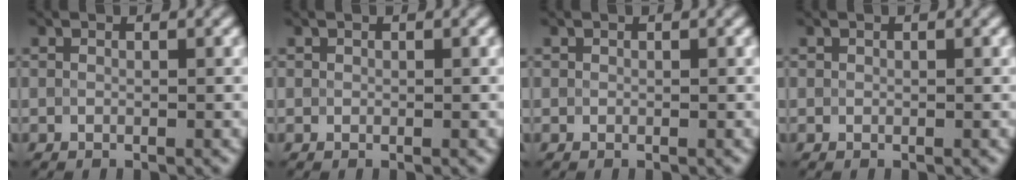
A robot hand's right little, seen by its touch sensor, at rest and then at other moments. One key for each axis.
{"total": 0.0}
{"total": 0.0}
{"total": 0.0}